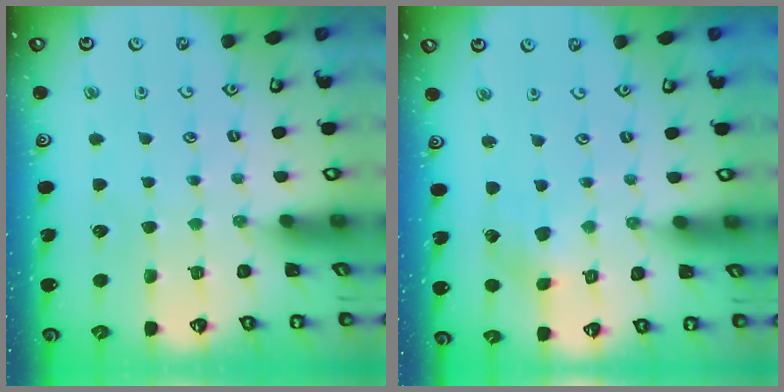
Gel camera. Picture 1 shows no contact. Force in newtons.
{"total": 3.0, "press": 3.0, "slide": 0.4}